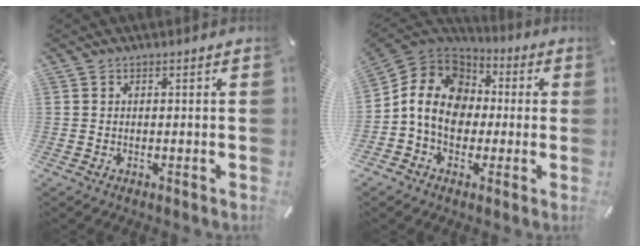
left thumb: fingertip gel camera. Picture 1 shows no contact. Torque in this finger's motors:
{"motor_torque": [1.75, 3.25, 0.39, 0.00, 0.24]}